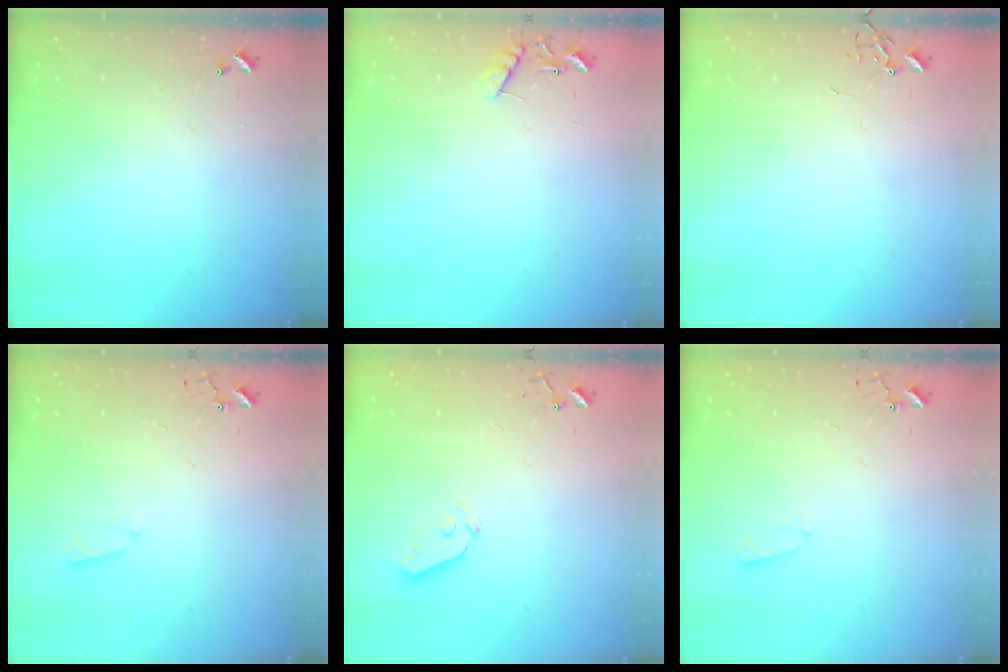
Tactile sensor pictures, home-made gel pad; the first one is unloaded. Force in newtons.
{"total": 8.8, "press": 8.8, "slide": 0.4}
{"total": 0.0}
{"total": 4.1, "press": 4.0, "slide": 0.6}
{"total": 3.8, "press": 3.8, "slide": 0.3}
{"total": 4.1, "press": 4.0, "slide": 0.6}